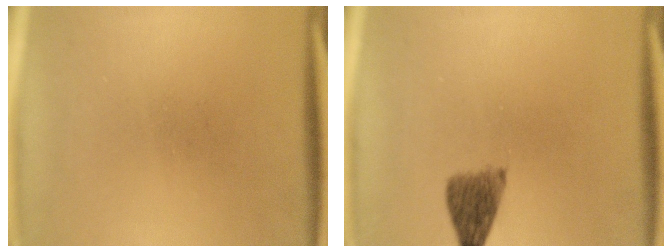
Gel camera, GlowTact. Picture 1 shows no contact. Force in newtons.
{"total": 4.5}